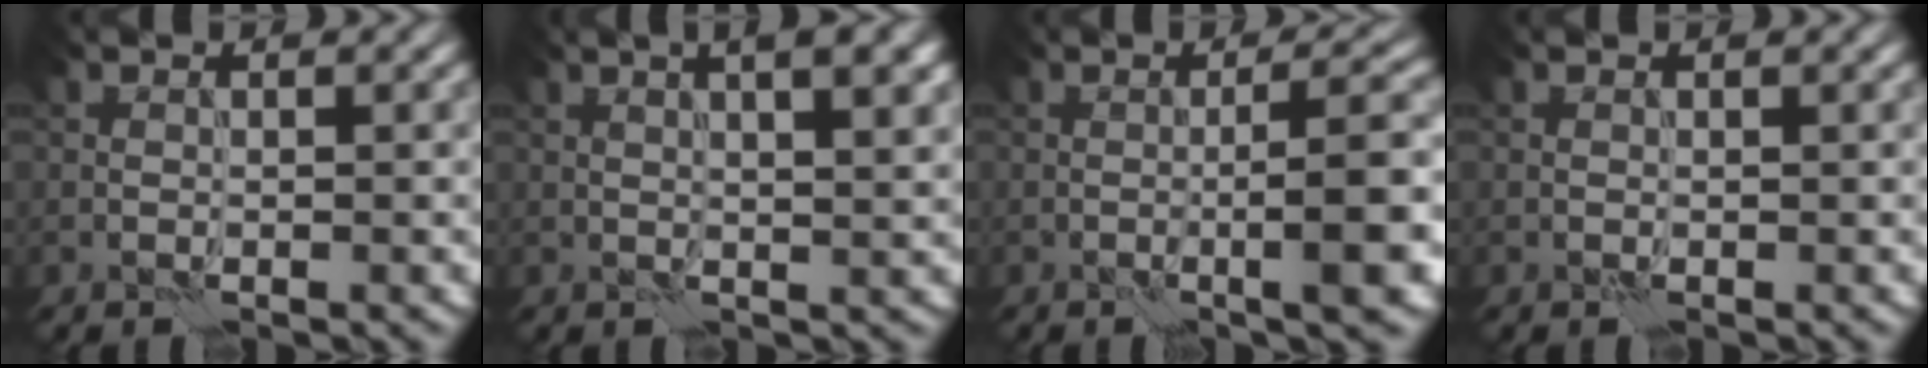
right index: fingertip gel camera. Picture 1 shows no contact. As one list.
[{"total": 7.7, "force": [3.6, 3.1, 6.0], "torque": [-0.033, 0.040, 0.026]}, {"total": 5.9, "force": [-1.2, 1.2, 5.7], "torque": [-0.070, 0.010, -0.021]}, {"total": 0.0}]